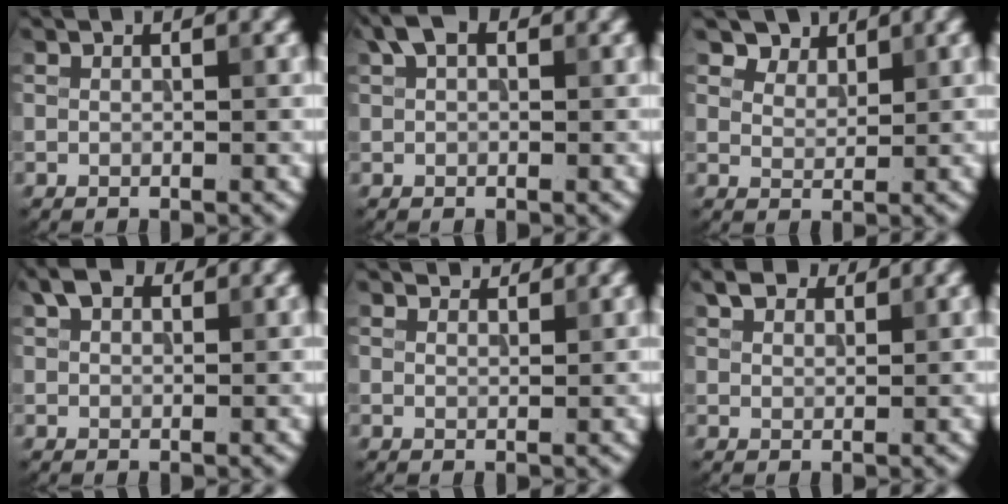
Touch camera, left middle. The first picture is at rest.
{"total": 2.8, "force": [1.5, 1.6, 1.7], "torque": [-0.026, 0.008, 0.019]}
{"total": 3.3, "force": [2.9, 1.5, 0.7], "torque": [-0.028, -0.020, 0.062]}
{"total": 2.6, "force": [1.6, 1.5, 1.4], "torque": [-0.028, 0.010, 0.028]}
{"total": 2.4, "force": [2.3, 0.4, 0.5], "torque": [-0.015, 0.004, 0.030]}
{"total": 2.7, "force": [2.1, 1.3, 0.9], "torque": [-0.021, 0.008, 0.041]}